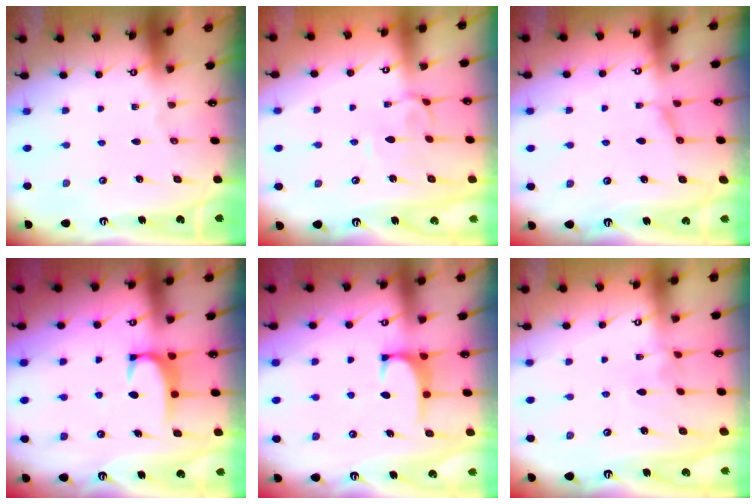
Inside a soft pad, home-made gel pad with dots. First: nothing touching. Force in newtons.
{"total": 3.6, "press": 3.5, "slide": 0.4}
{"total": 1.2, "press": 0.9, "slide": 0.8}
{"total": 2.0, "press": 1.9, "slide": 0.5}
{"total": 0.9, "press": 0.6, "slide": 0.6}
{"total": 4.0, "press": 4.0, "slide": 0.2}